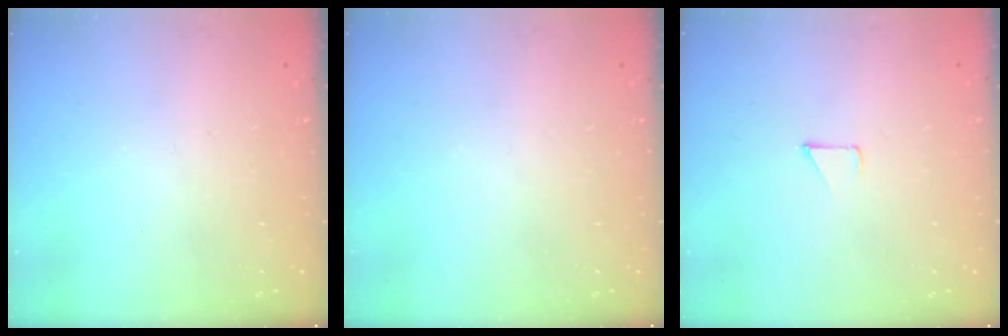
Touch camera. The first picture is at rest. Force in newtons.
{"total": 0.0}
{"total": 2.9, "press": 2.8, "slide": 0.3}